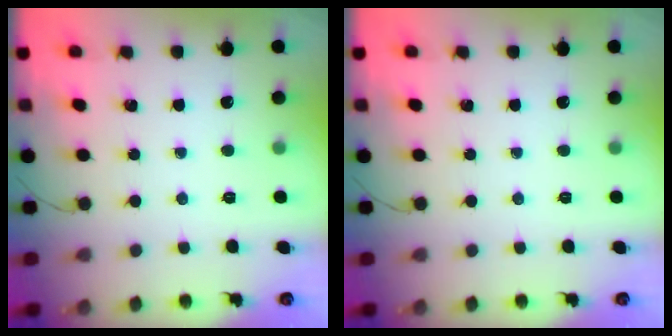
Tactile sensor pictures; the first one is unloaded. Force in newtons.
{"total": 0.0}